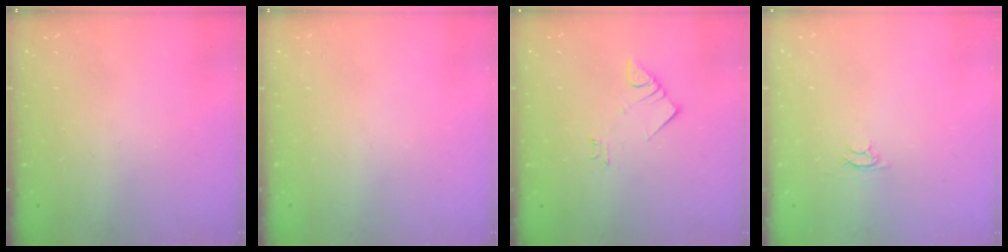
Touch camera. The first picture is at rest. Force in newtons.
{"total": 0.0}
{"total": 3.3, "press": 3.3, "slide": 0.1}
{"total": 2.4, "press": 2.4, "slide": 0.3}